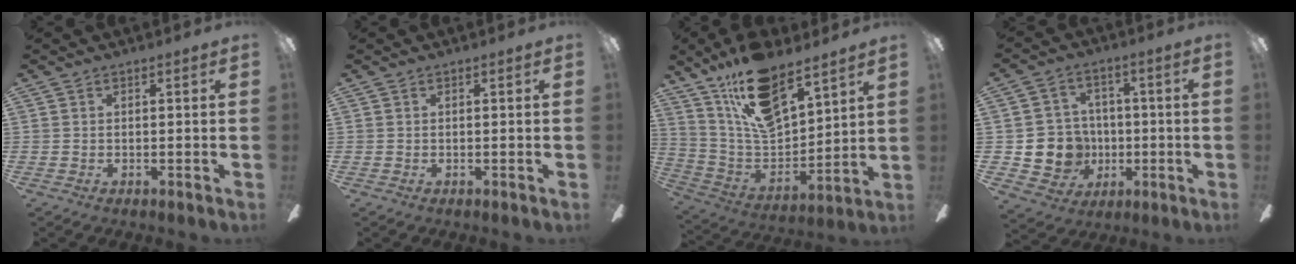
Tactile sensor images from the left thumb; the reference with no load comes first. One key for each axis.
{"total": 0.0}
{"total": 18.1, "fx": 12.6, "fy": 7.6, "fz": 10.6, "tx": -0.198, "ty": -0.064, "tz": 0.226}
{"total": 9.9, "fx": -1.6, "fy": 9.5, "fz": 2.4, "tx": -0.062, "ty": 0.023, "tz": -0.019}